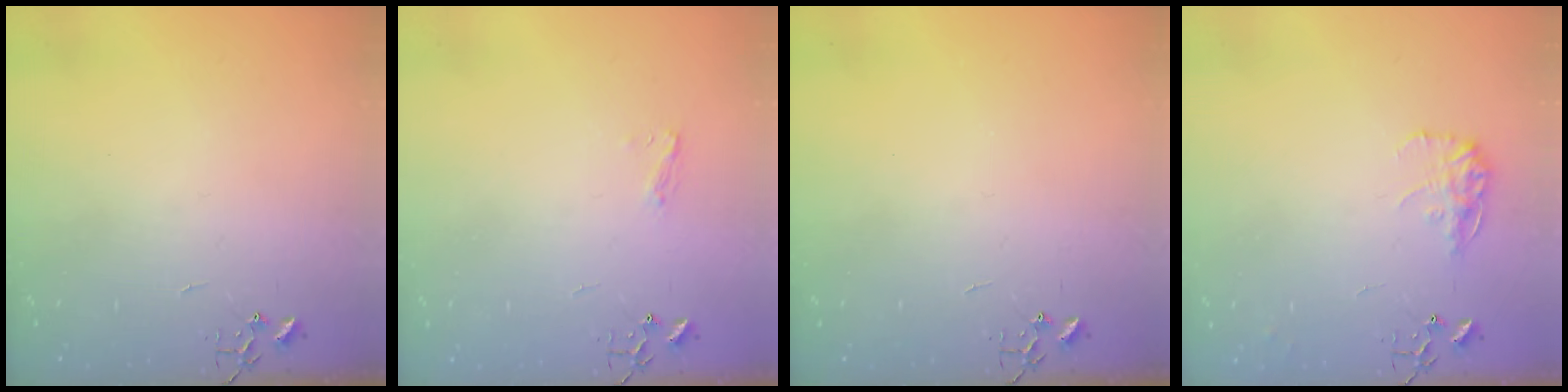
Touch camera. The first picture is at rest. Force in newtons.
{"total": 5.7, "press": 5.7, "slide": 0.7}
{"total": 0.0}
{"total": 10.9, "press": 10.9, "slide": 0.4}